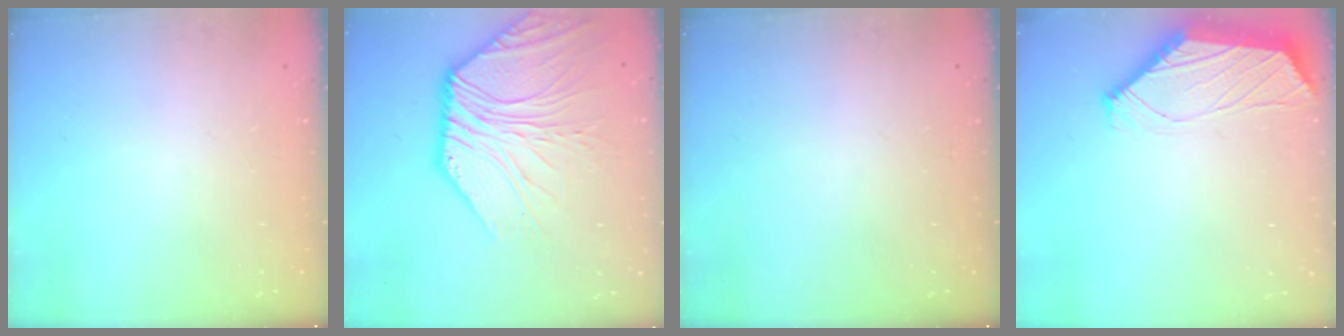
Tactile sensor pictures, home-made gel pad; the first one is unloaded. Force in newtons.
{"total": 10.6, "press": 10.5, "slide": 1.3}
{"total": 0.0}
{"total": 1.7, "press": 1.6, "slide": 0.3}